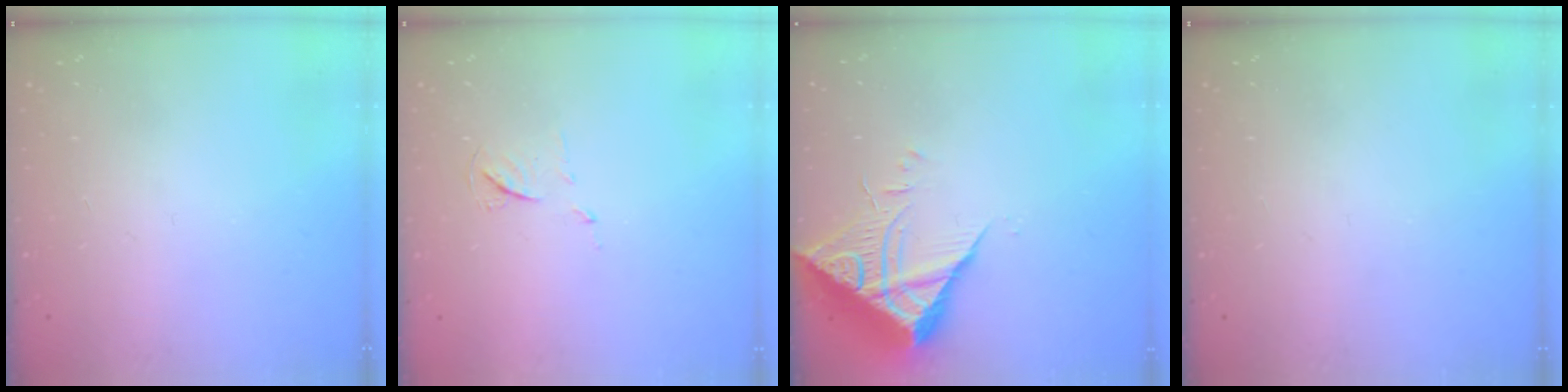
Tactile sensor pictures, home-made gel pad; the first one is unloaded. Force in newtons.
{"total": 5.6, "press": 5.6, "slide": 0.8}
{"total": 10.5, "press": 10.4, "slide": 1.0}
{"total": 0.0}